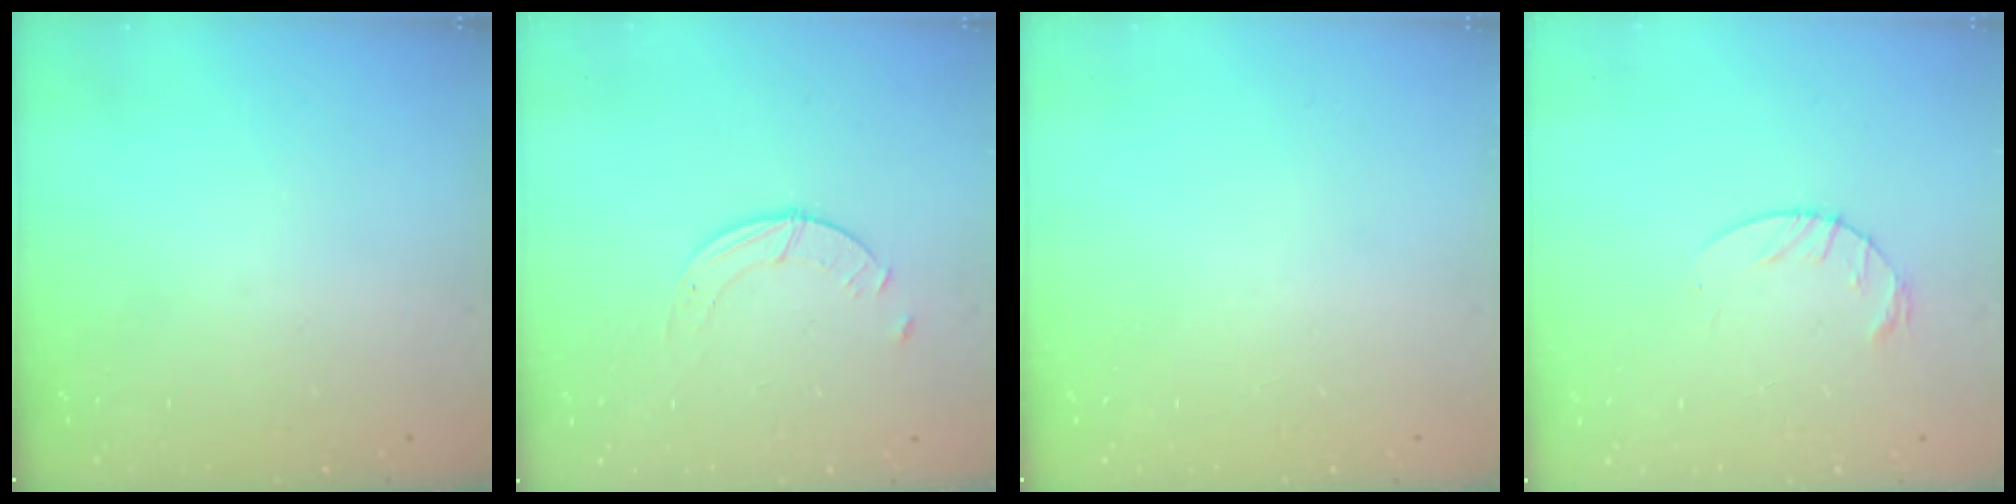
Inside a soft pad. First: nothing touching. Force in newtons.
{"total": 2.5, "press": 2.5, "slide": 0.3}
{"total": 0.0}
{"total": 6.0, "press": 6.0, "slide": 0.8}